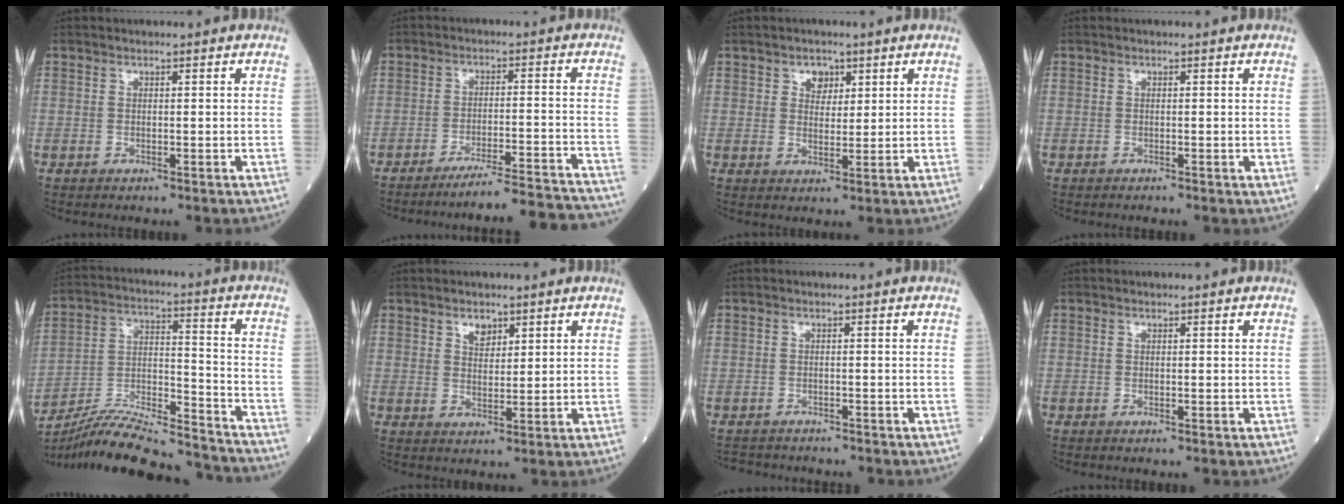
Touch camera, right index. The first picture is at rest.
{"total": 15.1, "force": [-14.5, -0.8, 3.9], "torque": [-0.032, -0.001, -0.198]}
{"total": 3.0, "force": [1.6, 2.1, 1.4], "torque": [-0.018, 0.003, 0.025]}
{"total": 0.0}
{"total": 21.1, "force": [-19.7, 2.1, 7.4], "torque": [-0.146, 0.002, -0.317]}
{"total": 2.7, "force": [1.8, 1.5, 1.3], "torque": [-0.023, -0.001, 0.033]}
{"total": 3.5, "force": [-3.3, 1.2, 0.0], "torque": [0.002, -0.006, -0.053]}
{"total": 0.0}